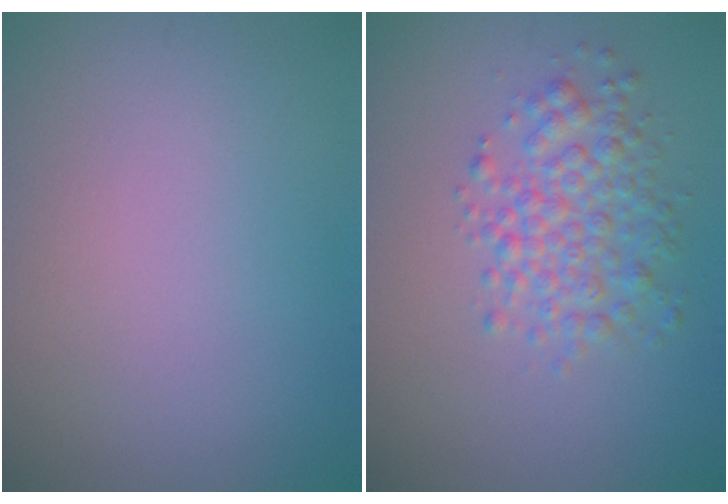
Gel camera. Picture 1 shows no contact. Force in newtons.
{"total": 3.7, "press": 3.7, "slide": 0.0}